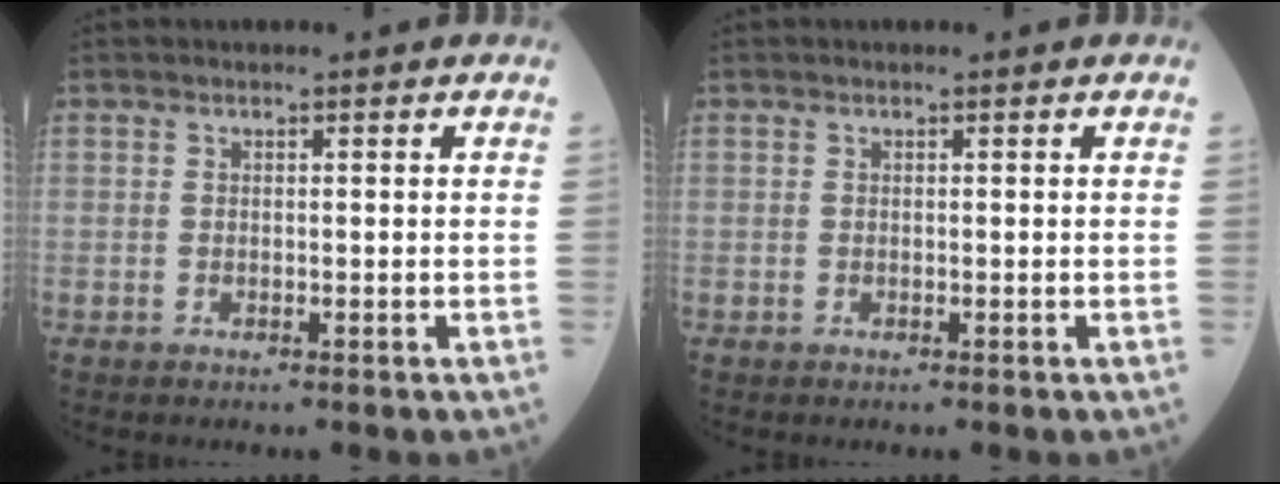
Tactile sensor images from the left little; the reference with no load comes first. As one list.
[{"total": 0.0}]